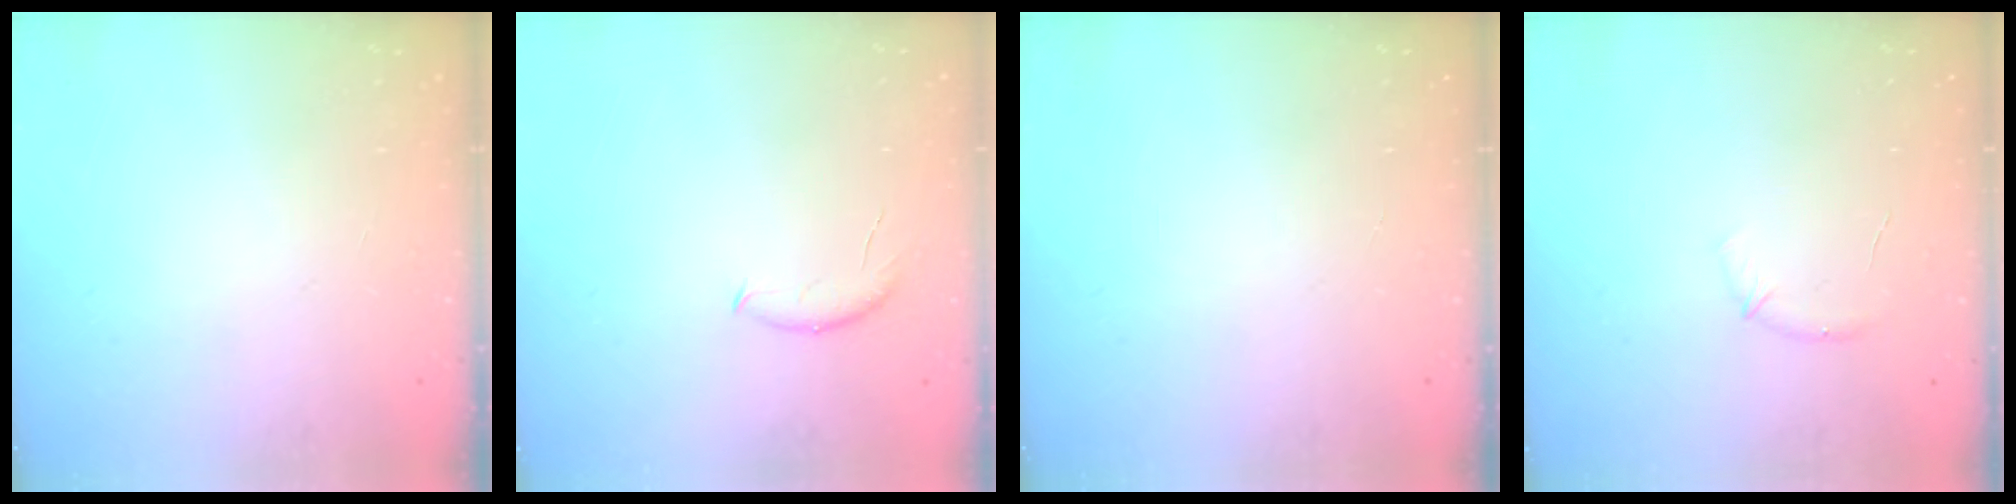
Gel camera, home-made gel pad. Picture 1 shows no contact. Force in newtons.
{"total": 6.5, "press": 6.4, "slide": 0.8}
{"total": 0.0}
{"total": 6.8, "press": 6.6, "slide": 1.8}